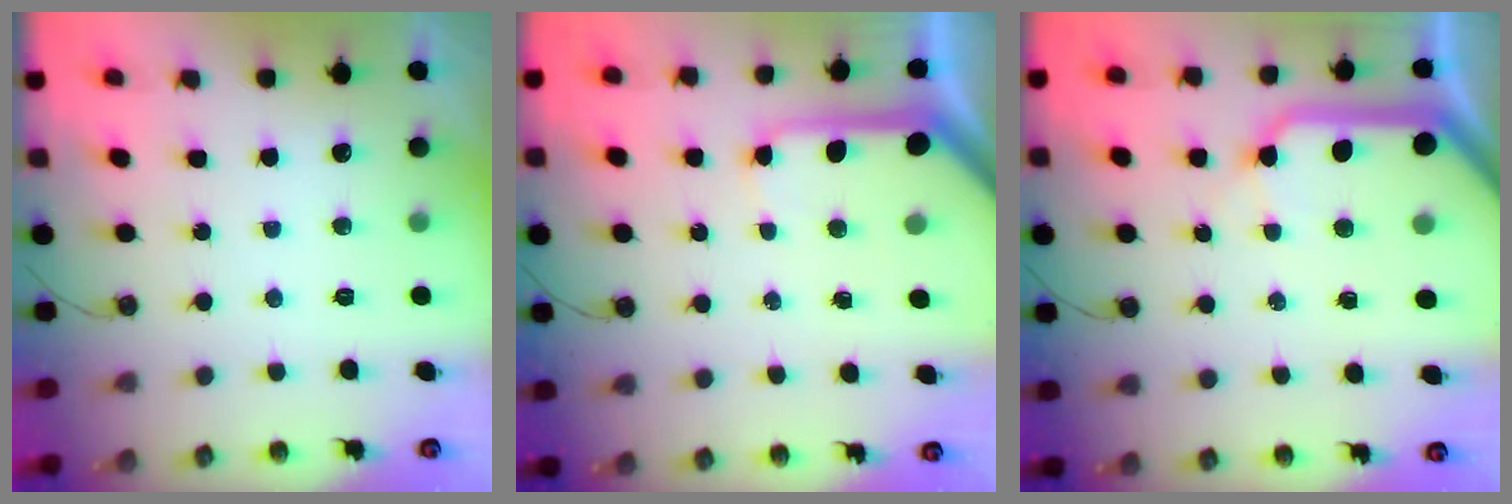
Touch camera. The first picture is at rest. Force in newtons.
{"total": 9.7, "press": 9.6, "slide": 1.0}
{"total": 17.2, "press": 17.0, "slide": 2.3}